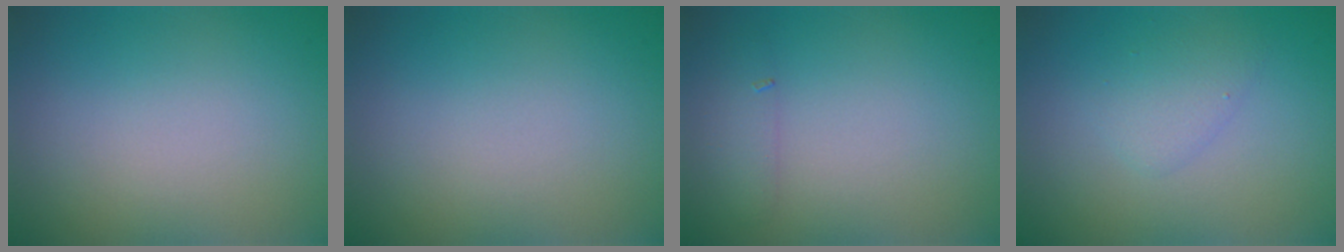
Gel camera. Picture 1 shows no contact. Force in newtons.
{"total": 0.0}
{"total": 1.3, "press": 1.3, "slide": 0.0}
{"total": 1.7, "press": 1.7, "slide": 0.1}